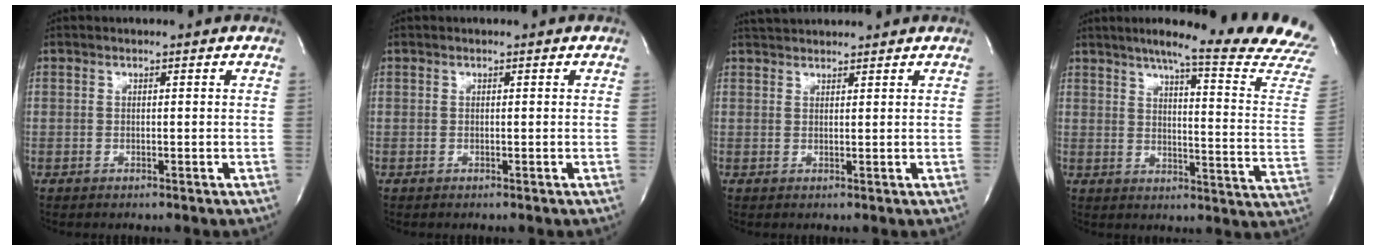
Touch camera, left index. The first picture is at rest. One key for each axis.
{"total": 0.0}
{"total": 6.4, "fx": 6.3, "fy": 0.3, "fz": 1.2, "tx": -0.029, "ty": 0.032, "tz": 0.099}
{"total": 22.3, "fx": 19.5, "fy": -1.3, "fz": 10.7, "tx": -0.152, "ty": -0.093, "tz": 0.231}